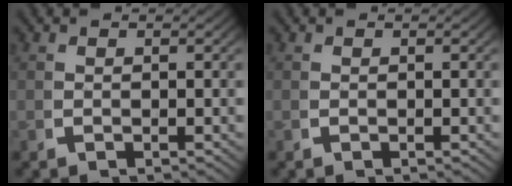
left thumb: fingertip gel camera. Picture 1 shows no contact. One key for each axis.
{"total": 0.0}